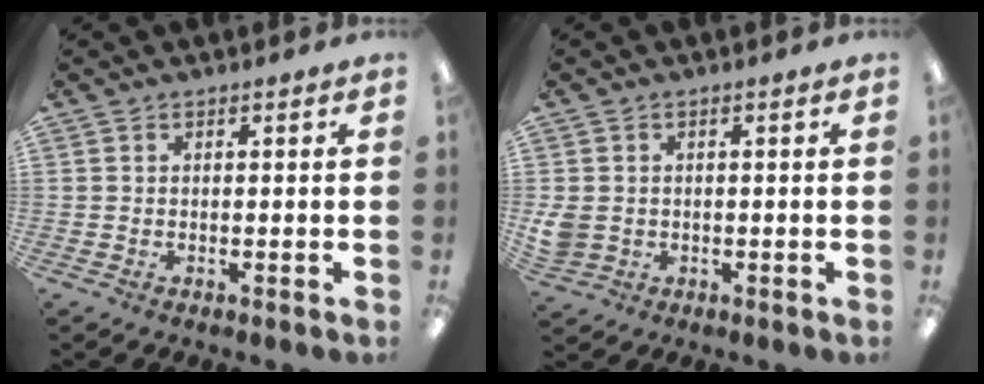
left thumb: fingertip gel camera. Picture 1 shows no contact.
{"total": 3.8, "force": [0.0, 3.5, 1.5], "torque": [-0.027, 0.001, 0.000]}